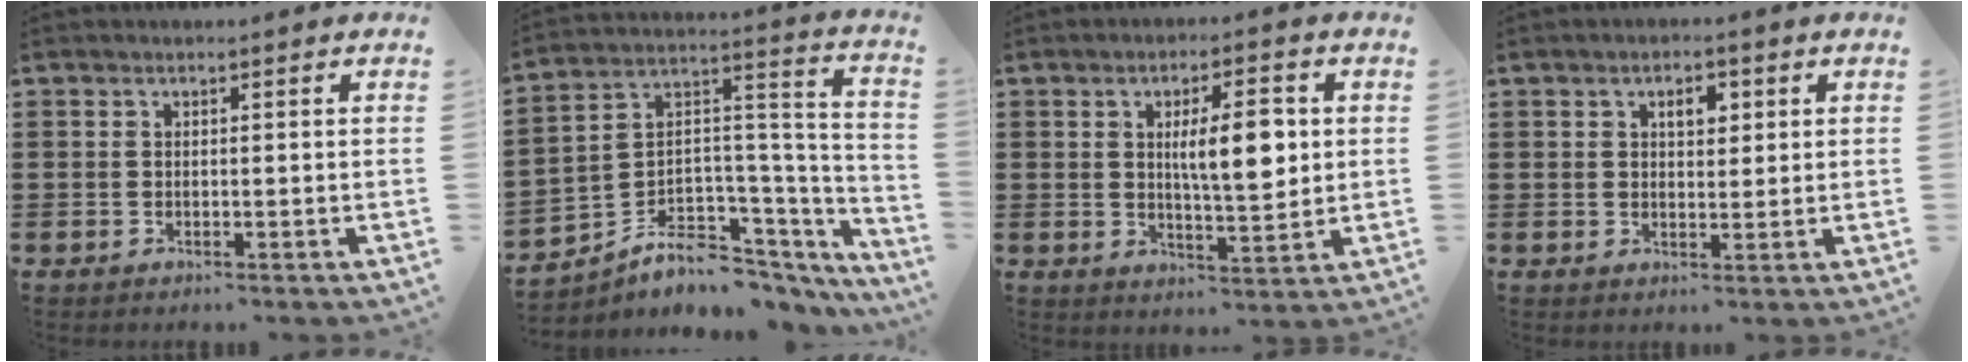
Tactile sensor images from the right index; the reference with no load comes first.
{"total": 7.2, "force": [-4.2, 5.0, 3.0], "torque": [-0.066, -0.004, -0.070]}
{"total": 8.1, "force": [1.5, 2.6, 7.6], "torque": [-0.121, -0.003, 0.019]}
{"total": 2.9, "force": [1.1, 1.6, 2.1], "torque": [-0.031, 0.004, 0.014]}